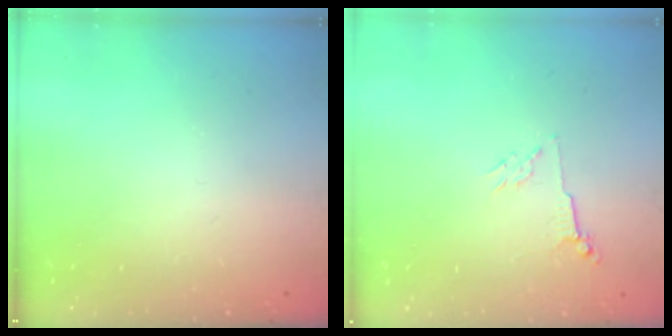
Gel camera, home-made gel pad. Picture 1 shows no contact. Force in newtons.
{"total": 2.8, "press": 2.7, "slide": 0.6}